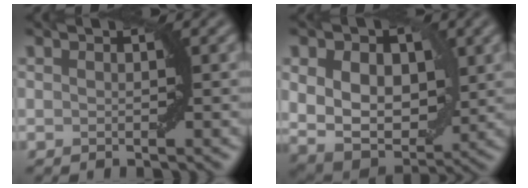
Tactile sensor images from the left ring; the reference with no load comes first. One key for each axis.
{"total": 8.6, "fx": 1.5, "fy": 6.0, "fz": 6.0, "tx": -0.109, "ty": -0.006, "tz": 0.028}